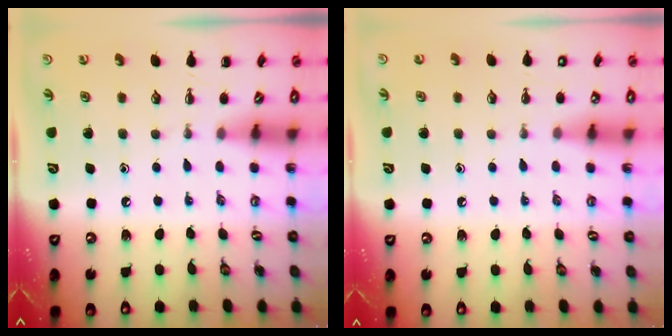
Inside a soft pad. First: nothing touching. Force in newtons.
{"total": 2.1, "press": 2.0, "slide": 0.6}